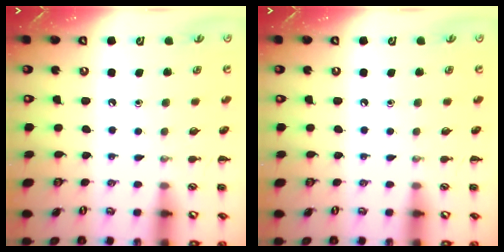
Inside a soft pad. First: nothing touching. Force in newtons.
{"total": 0.0}